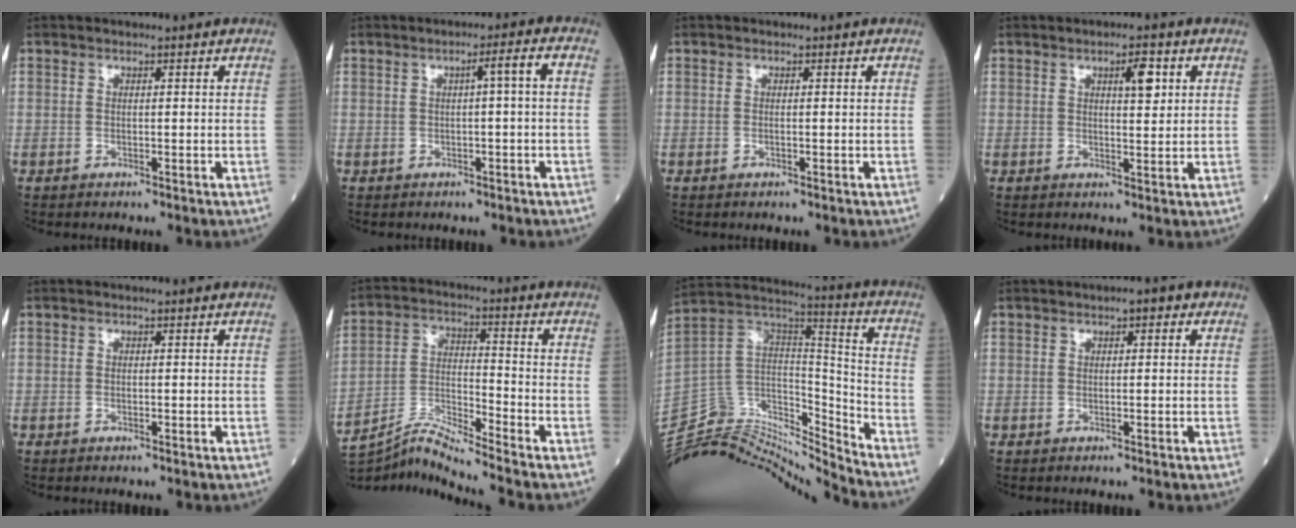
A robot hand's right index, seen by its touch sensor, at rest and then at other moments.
{"total": 2.8, "force": [-0.1, -0.3, 2.8], "torque": [-0.040, 0.008, 0.001]}
{"total": 0.0}
{"total": 3.9, "force": [1.6, 1.0, 3.3], "torque": [-0.049, 0.001, 0.024]}
{"total": 0.0}
{"total": 9.4, "force": [-8.9, -2.4, 2.1], "torque": [-0.052, 0.006, -0.166]}
{"total": 20.0, "force": [-19.7, 2.6, 2.4], "torque": [-0.044, 0.076, -0.334]}
{"total": 2.1, "force": [1.0, 0.9, 1.7], "torque": [-0.022, 0.010, 0.012]}